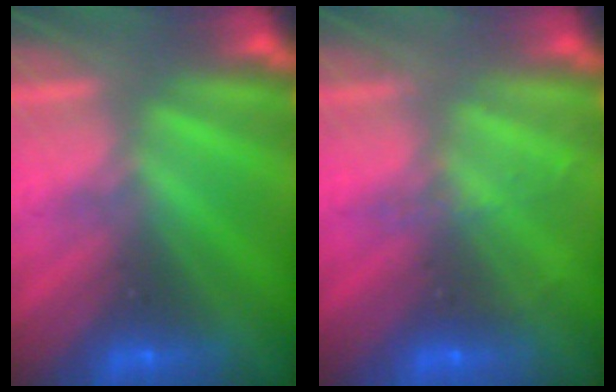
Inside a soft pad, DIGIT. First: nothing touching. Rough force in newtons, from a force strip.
{"total": 1.9}